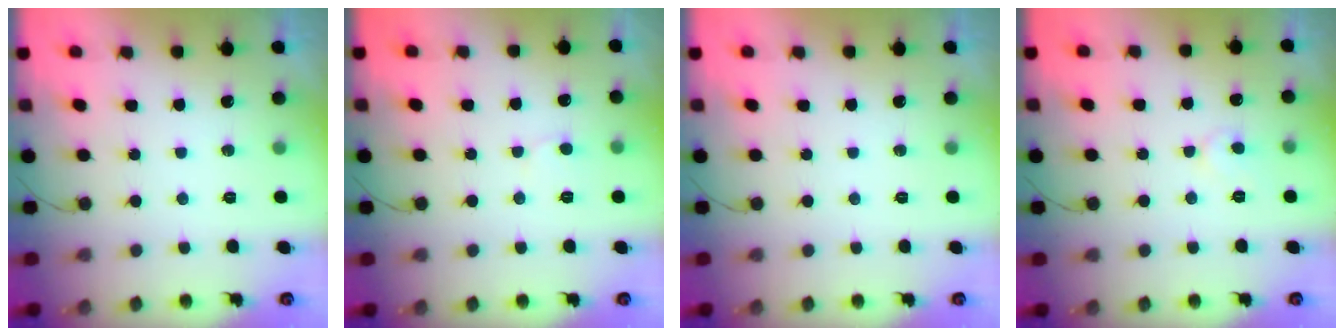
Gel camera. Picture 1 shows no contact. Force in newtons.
{"total": 5.1, "press": 5.1, "slide": 0.5}
{"total": 0.0}
{"total": 5.5, "press": 5.5, "slide": 0.4}